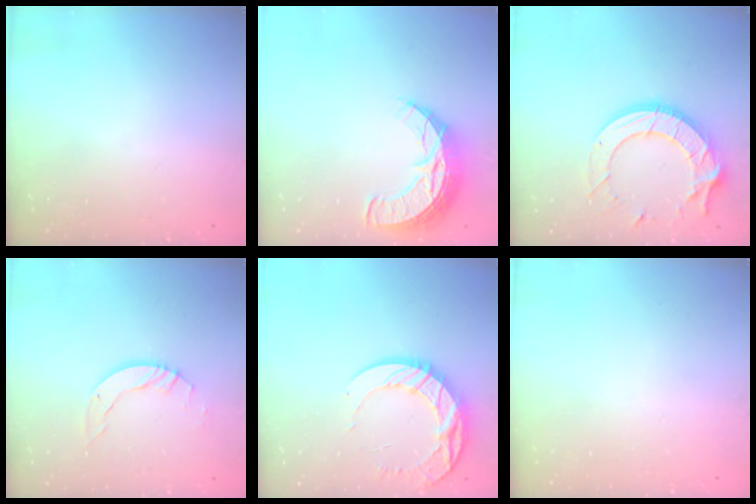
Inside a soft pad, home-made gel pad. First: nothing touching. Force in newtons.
{"total": 11.5, "press": 11.5, "slide": 0.9}
{"total": 16.0, "press": 15.9, "slide": 1.4}
{"total": 4.9, "press": 4.9, "slide": 0.1}
{"total": 14.7, "press": 14.6, "slide": 1.3}
{"total": 0.0}